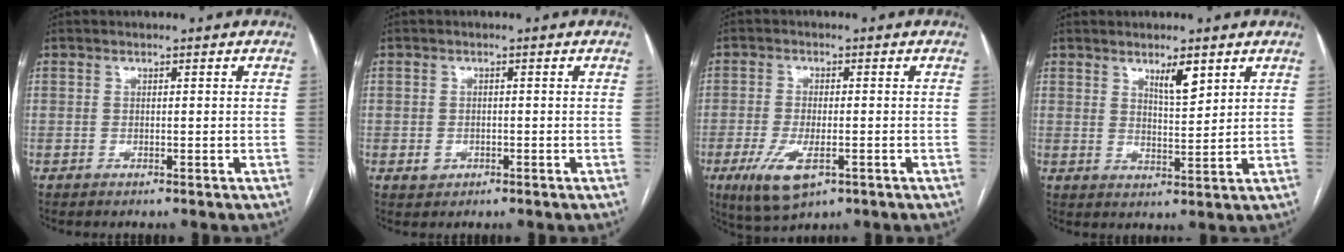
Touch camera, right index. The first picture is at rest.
{"total": 1.8, "force": [-0.6, 1.5, 0.6], "torque": [-0.008, 0.004, -0.004]}
{"total": 7.5, "force": [-3.3, 2.7, 6.2], "torque": [-0.127, -0.017, -0.050]}
{"total": 4.4, "force": [2.8, 0.9, 3.3], "torque": [-0.059, -0.004, 0.050]}